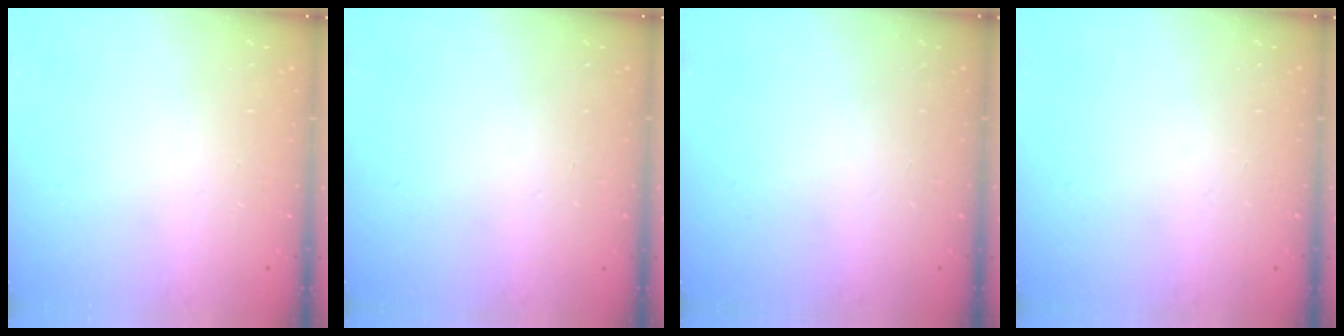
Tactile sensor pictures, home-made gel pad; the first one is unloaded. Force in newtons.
{"total": 0.0}
{"total": 0.0}
{"total": 0.0}